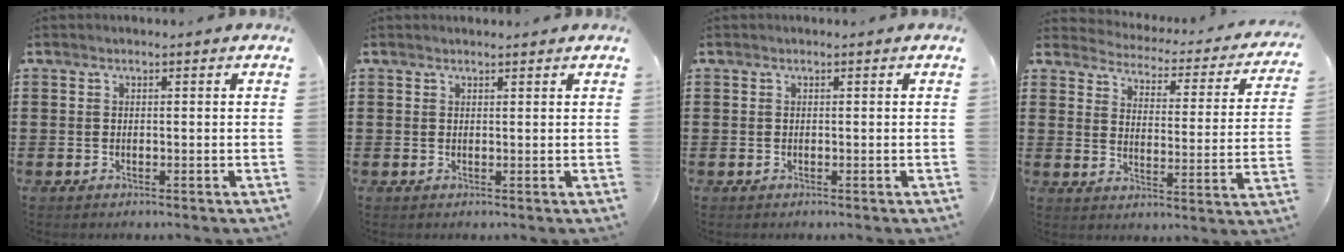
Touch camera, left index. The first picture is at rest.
{"total": 0.9, "force": [0.8, 0.0, 0.2], "torque": [-0.005, -0.002, 0.017]}
{"total": 0.0}
{"total": 2.5, "force": [2.5, 0.3, 0.2], "torque": [-0.027, -0.027, 0.033]}